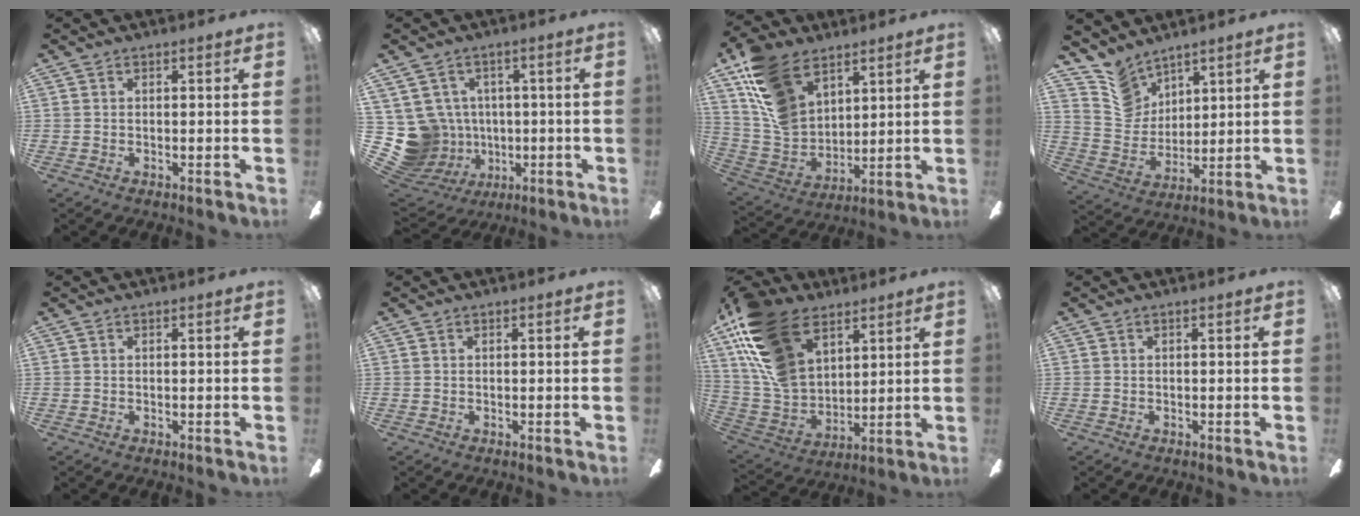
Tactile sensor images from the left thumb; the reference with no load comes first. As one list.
[{"total": 12.0, "force": [-0.2, 11.6, 3.1], "torque": [-0.120, -0.014, 0.014]}, {"total": 16.1, "force": [9.9, 10.2, 7.5], "torque": [-0.166, -0.042, 0.196]}, {"total": 10.4, "force": [8.4, 5.9, 1.1], "torque": [-0.053, -0.052, 0.172]}, {"total": 0.0}, {"total": 0.0}, {"total": 21.5, "force": [11.4, 13.5, 12.4], "torque": [-0.277, -0.043, 0.214]}, {"total": 0.0}]